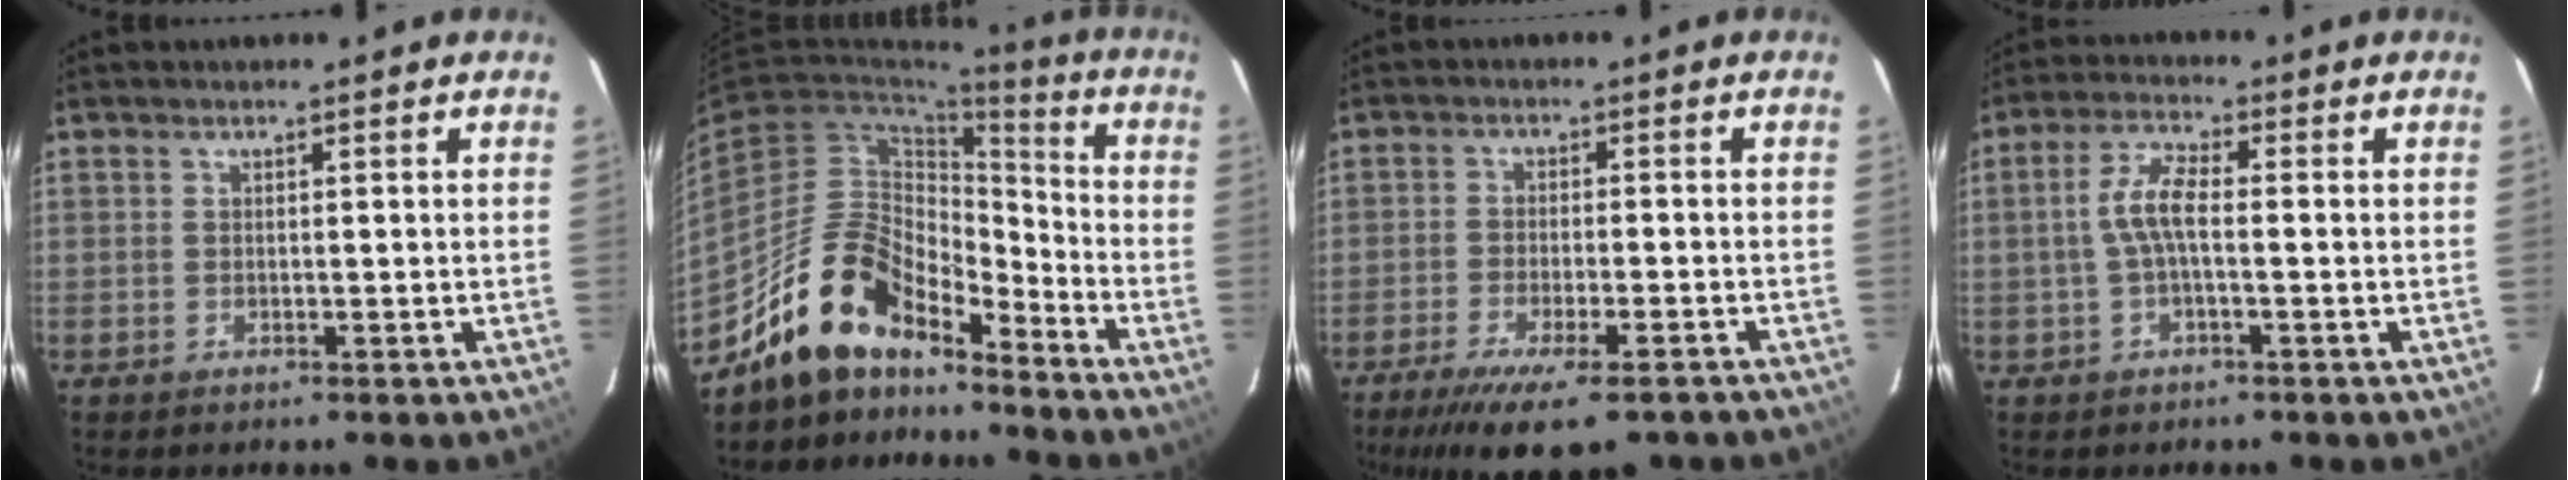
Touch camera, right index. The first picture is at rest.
{"total": 15.1, "force": [-12.7, 5.7, 5.8], "torque": [-0.114, 0.028, -0.227]}
{"total": 14.3, "force": [-10.8, 3.5, 8.6], "torque": [-0.176, -0.046, -0.169]}
{"total": 5.5, "force": [-0.5, 1.6, 5.3], "torque": [-0.111, 0.013, -0.010]}